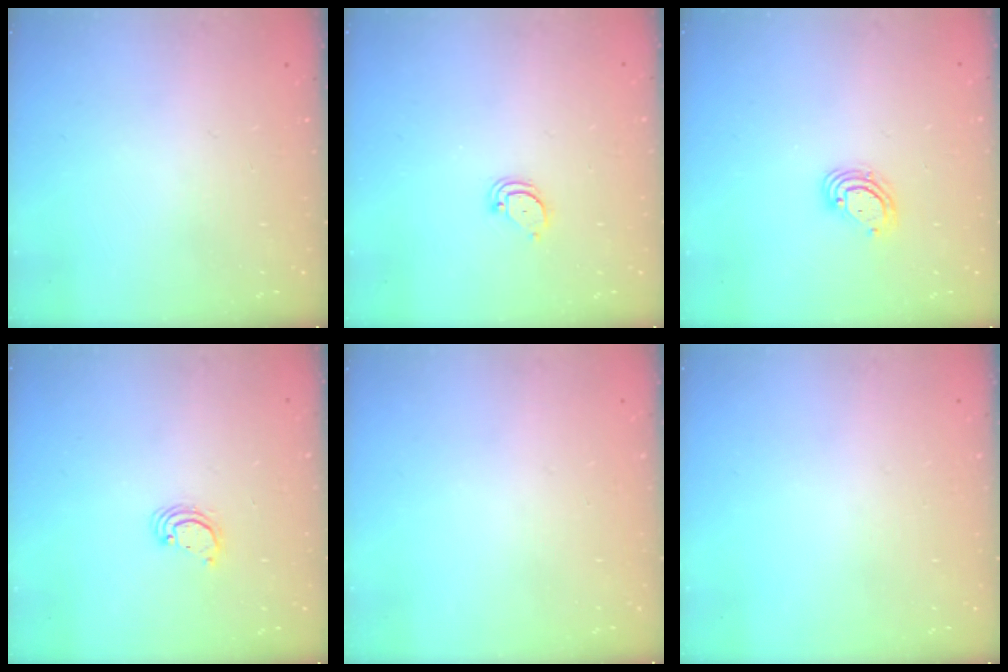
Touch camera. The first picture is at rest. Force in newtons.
{"total": 2.1, "press": 2.1, "slide": 0.2}
{"total": 5.0, "press": 4.9, "slide": 0.5}
{"total": 2.8, "press": 2.8, "slide": 0.2}
{"total": 0.0}
{"total": 0.0}